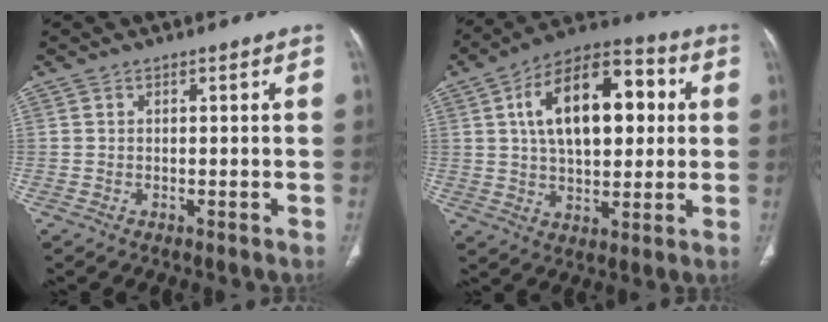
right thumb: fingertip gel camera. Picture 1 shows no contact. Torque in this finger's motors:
{"motor_torque": [-0.77, 3.11, 1.14, 0.93, 0.18]}